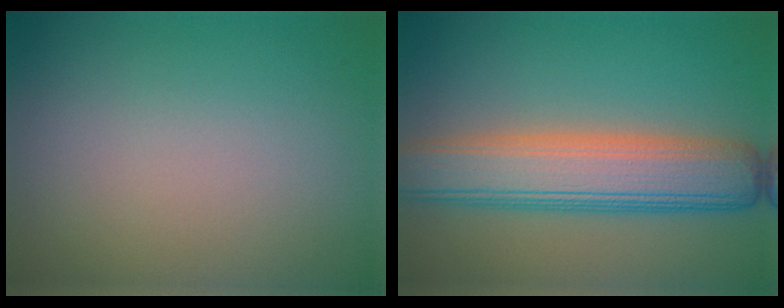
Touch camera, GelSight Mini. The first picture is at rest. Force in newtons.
{"total": 7.8, "press": 7.8, "slide": 0.1}